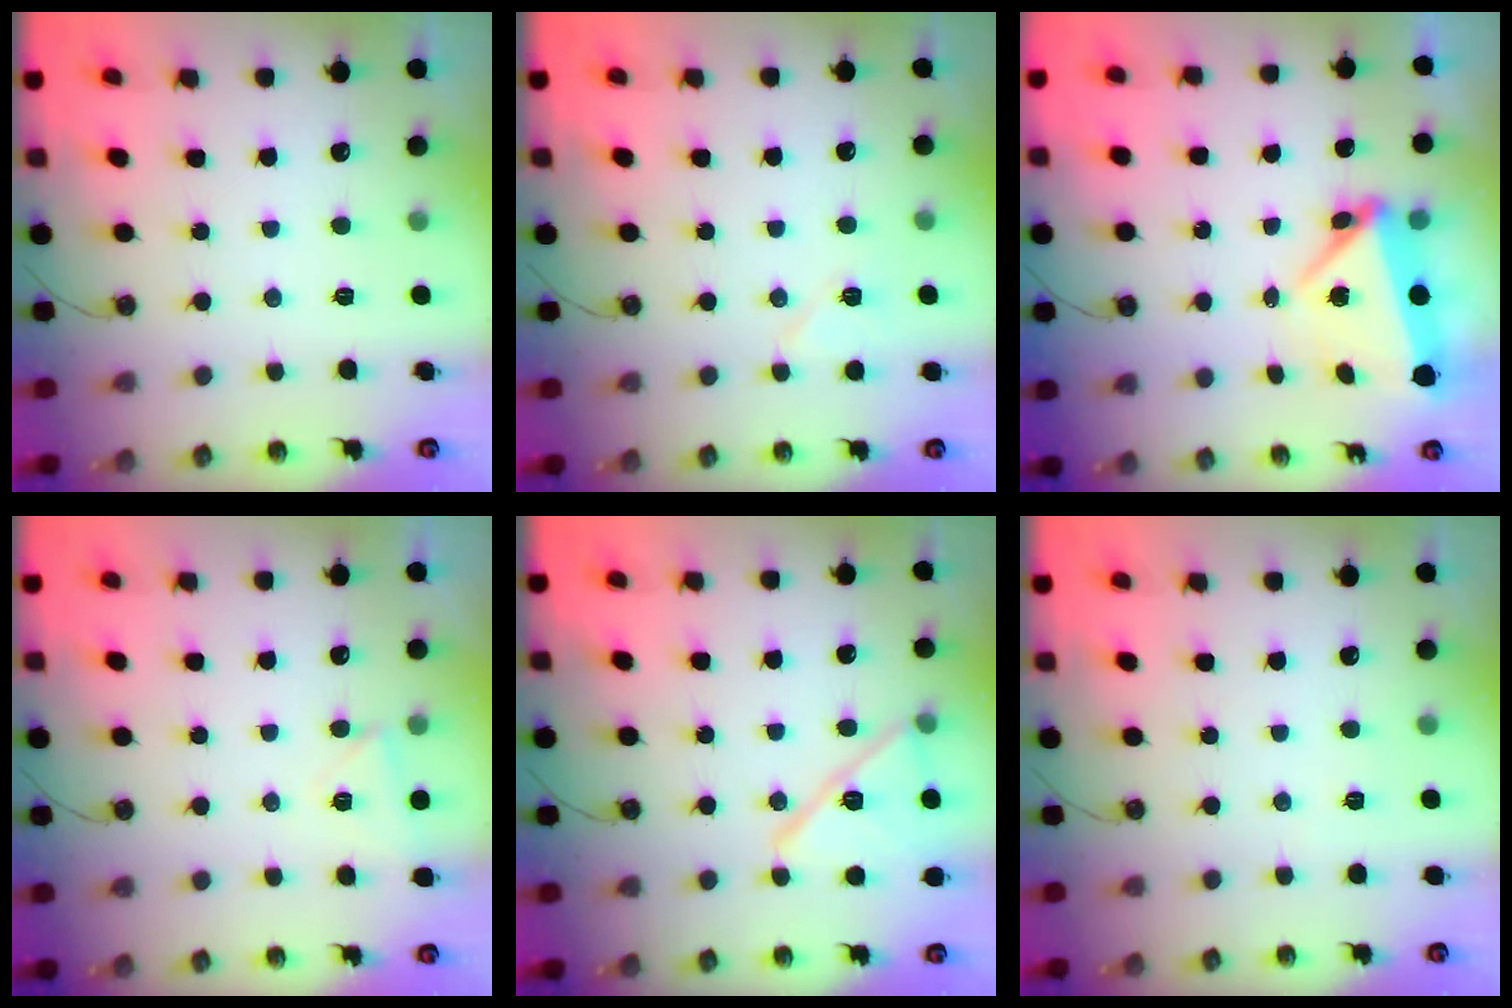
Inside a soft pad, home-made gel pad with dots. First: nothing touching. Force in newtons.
{"total": 6.0, "press": 5.9, "slide": 1.4}
{"total": 11.4, "press": 5.1, "slide": 10.2}
{"total": 4.2, "press": 3.5, "slide": 2.4}
{"total": 16.1, "press": 13.2, "slide": 9.3}
{"total": 2.5, "press": 1.1, "slide": 2.2}